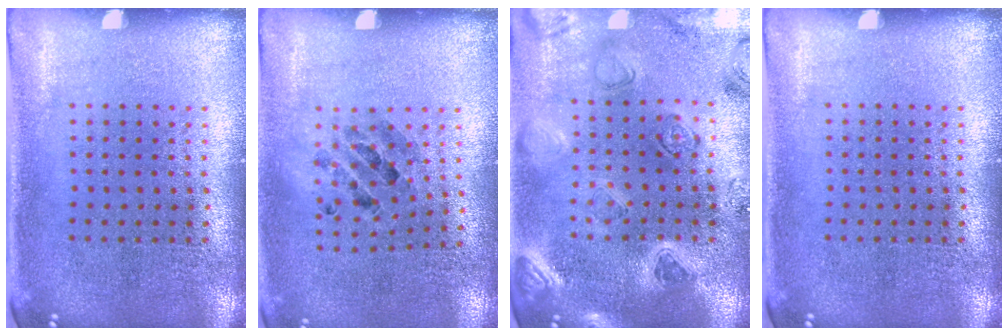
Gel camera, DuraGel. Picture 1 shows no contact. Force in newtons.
{"total": 0.8, "press": 0.8, "slide": 0.1}
{"total": 2.3, "press": 2.2, "slide": 0.2}
{"total": 0.0}